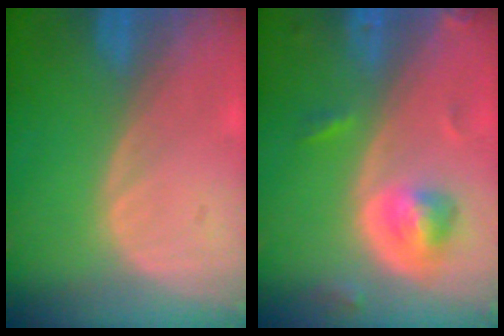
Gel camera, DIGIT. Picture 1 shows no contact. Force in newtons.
{"total": 5.0, "press": 4.8, "slide": 1.5}